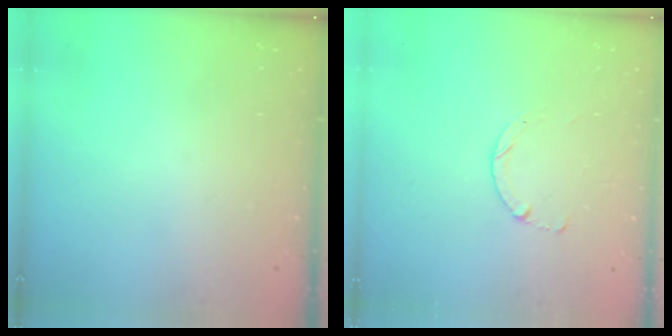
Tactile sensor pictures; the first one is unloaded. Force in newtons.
{"total": 0.0}